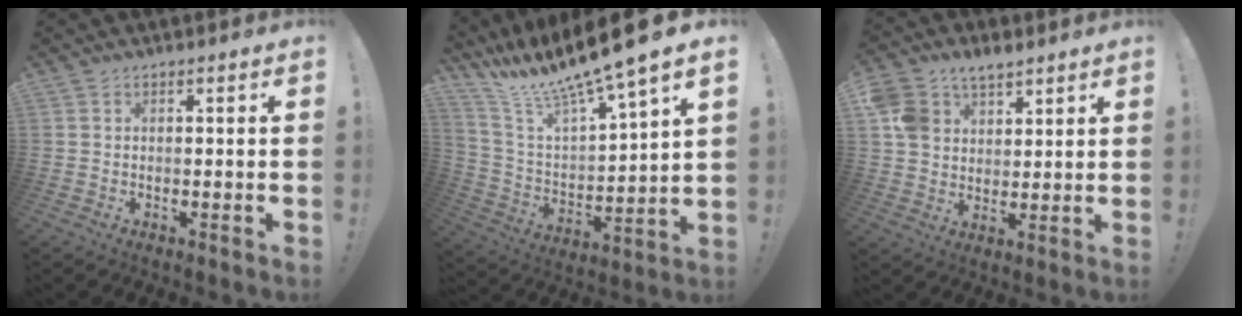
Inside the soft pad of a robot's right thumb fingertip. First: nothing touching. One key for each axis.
{"total": 14.7, "fx": 11.8, "fy": 1.2, "fz": 8.6, "tx": -0.166, "ty": -0.097, "tz": 0.193}
{"total": 8.6, "fx": 5.2, "fy": 6.2, "fz": 2.8, "tx": -0.046, "ty": -0.027, "tz": 0.106}